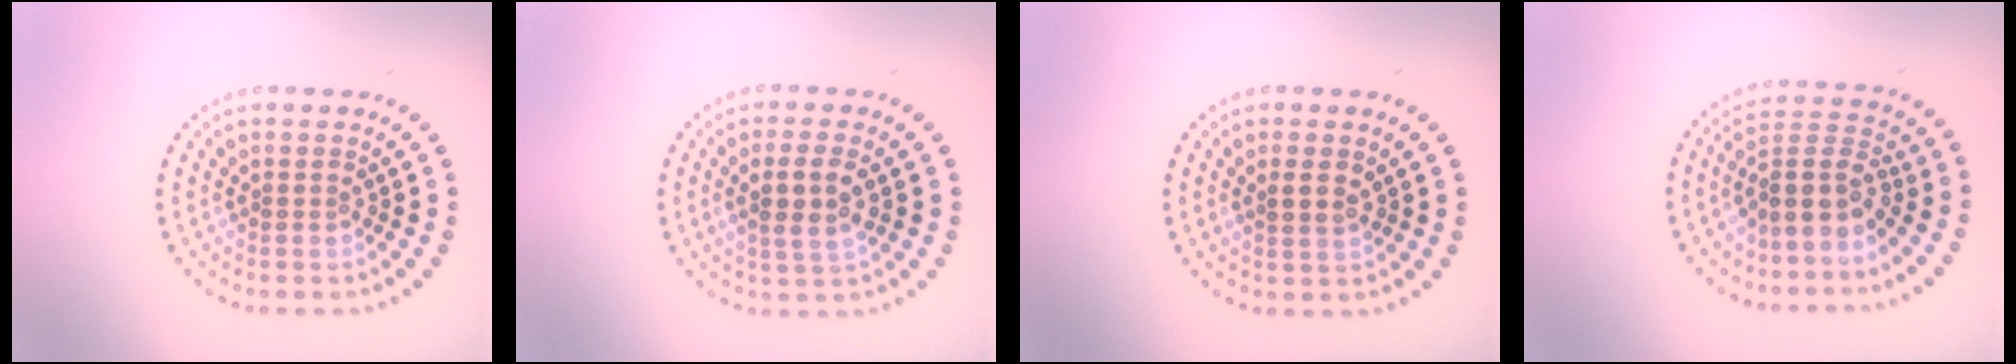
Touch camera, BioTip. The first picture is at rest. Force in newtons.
{"total": 2.8, "press": 2.7, "slide": 0.8}
{"total": 1.0, "press": 0.9, "slide": 0.4}
{"total": 3.8, "press": 3.0, "slide": 2.3}